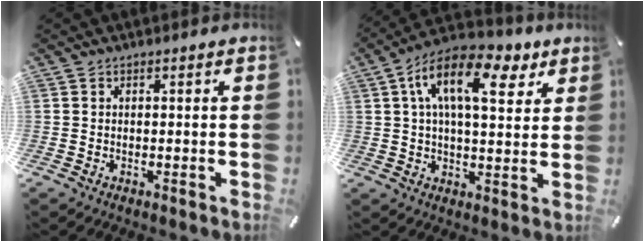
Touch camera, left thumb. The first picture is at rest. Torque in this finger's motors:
{"motor_torque": [1.11, 1.33, 1.68, -1.09, 0.44]}